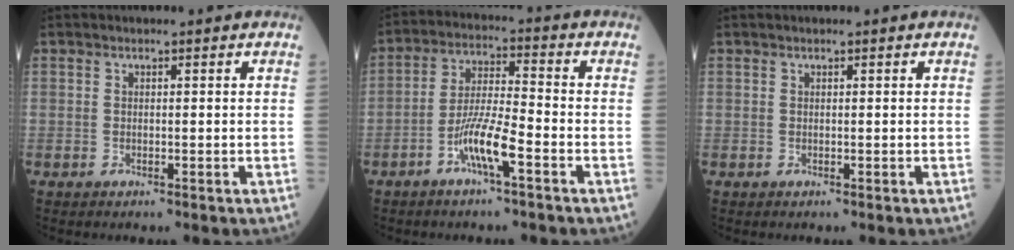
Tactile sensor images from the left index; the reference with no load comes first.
{"total": 7.4, "force": [-3.8, 0.6, 6.3], "torque": [-0.127, 0.001, -0.075]}
{"total": 0.0}